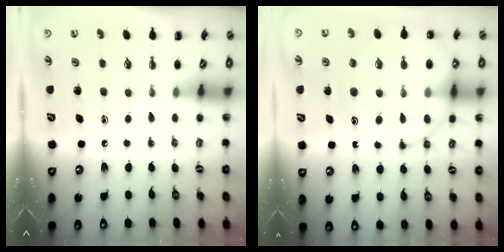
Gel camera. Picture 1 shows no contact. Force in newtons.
{"total": 17.1, "press": 17.0, "slide": 2.3}